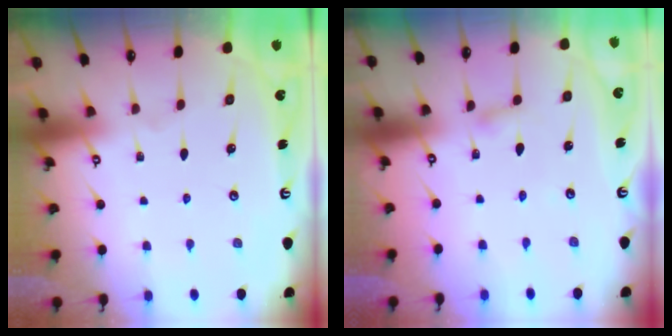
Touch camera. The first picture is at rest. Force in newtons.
{"total": 1.7, "press": 1.7, "slide": 0.2}